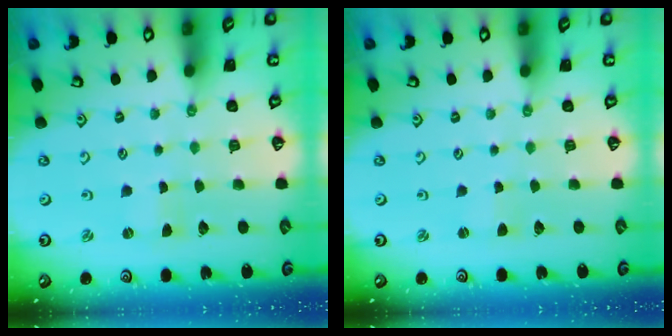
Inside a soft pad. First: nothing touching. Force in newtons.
{"total": 0.8, "press": 0.8, "slide": 0.1}